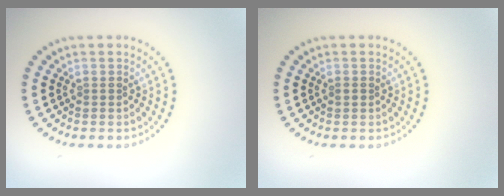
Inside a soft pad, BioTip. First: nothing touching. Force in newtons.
{"total": 0.6, "press": 0.6, "slide": 0.1}